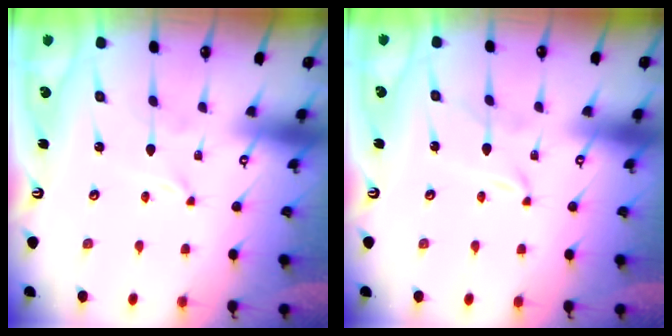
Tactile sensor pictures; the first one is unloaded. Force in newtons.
{"total": 1.2, "press": 1.2, "slide": 0.1}